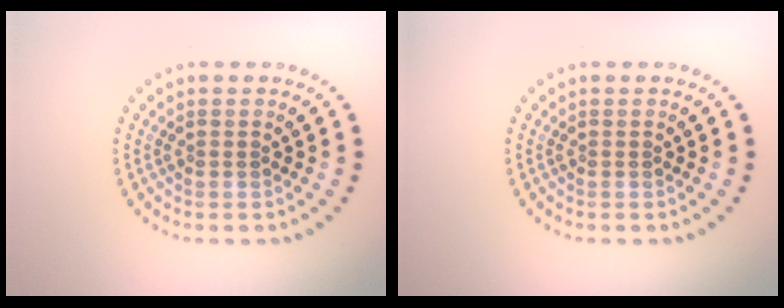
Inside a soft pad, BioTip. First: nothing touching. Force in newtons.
{"total": 0.0}